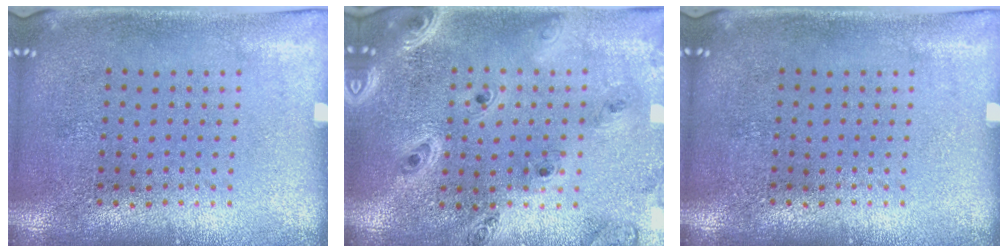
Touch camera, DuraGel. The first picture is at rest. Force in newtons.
{"total": 1.6, "press": 1.6, "slide": 0.3}
{"total": 0.0}